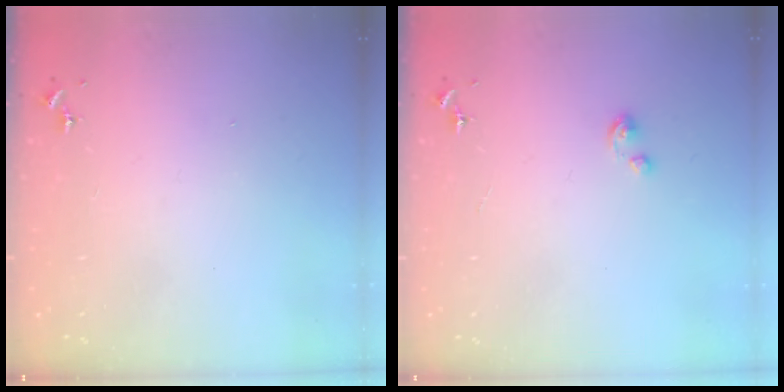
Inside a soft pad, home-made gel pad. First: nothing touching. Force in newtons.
{"total": 2.3, "press": 2.3, "slide": 0.2}